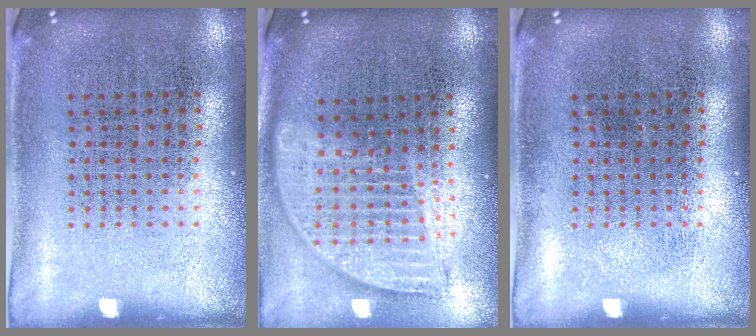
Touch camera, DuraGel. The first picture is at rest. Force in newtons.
{"total": 1.8, "press": 1.5, "slide": 1.0}
{"total": 0.0}